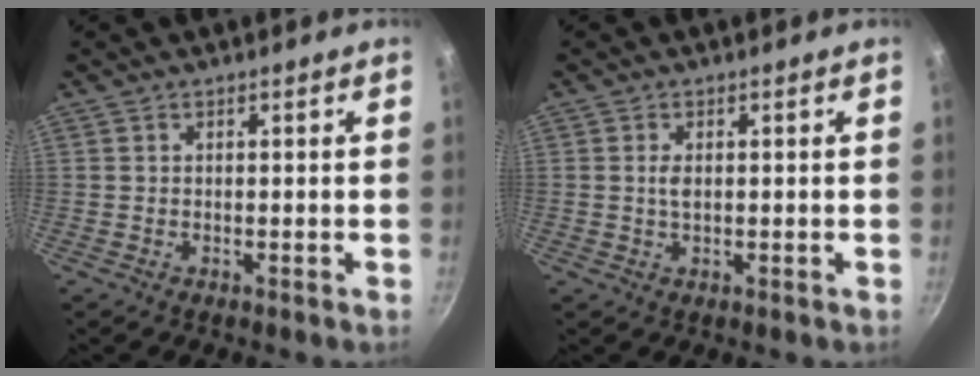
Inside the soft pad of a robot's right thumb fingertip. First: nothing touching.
{"total": 1.8, "force": [0.2, 1.0, 1.5], "torque": [-0.029, 0.001, 0.003]}